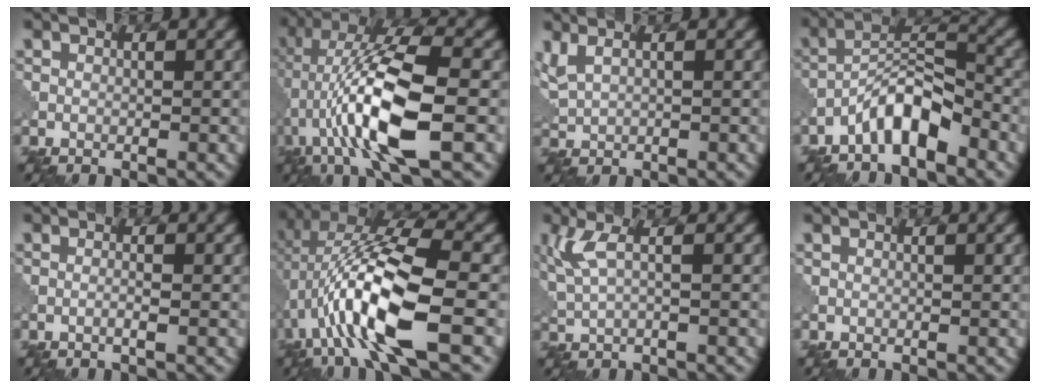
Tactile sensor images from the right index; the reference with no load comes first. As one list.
[{"total": 11.9, "force": [-2.4, 3.1, 11.3], "torque": [-0.209, 0.017, -0.048]}, {"total": 2.8, "force": [1.8, 1.0, 1.9], "torque": [-0.058, 0.009, 0.037]}, {"total": 5.4, "force": [-3.6, 1.5, 3.7], "torque": [-0.063, 0.017, -0.074]}, {"total": 1.1, "force": [-0.3, 0.2, 1.0], "torque": [-0.014, 0.000, -0.011]}, {"total": 11.8, "force": [-1.6, 3.7, 11.1], "torque": [-0.219, 0.014, -0.034]}, {"total": 3.9, "force": [1.4, 1.2, 3.4], "torque": [-0.087, 0.005, 0.031]}, {"total": 0.0}]